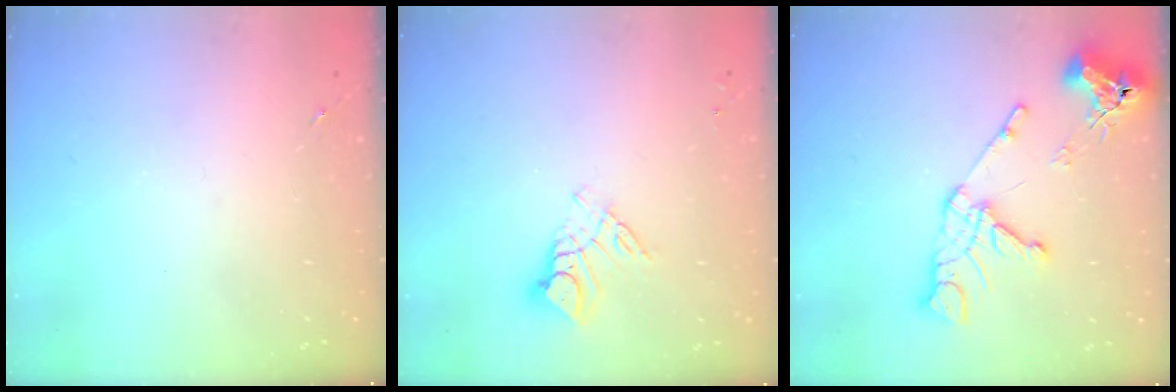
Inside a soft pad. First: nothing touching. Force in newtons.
{"total": 9.2, "press": 9.1, "slide": 0.8}
{"total": 14.1, "press": 14.0, "slide": 1.6}